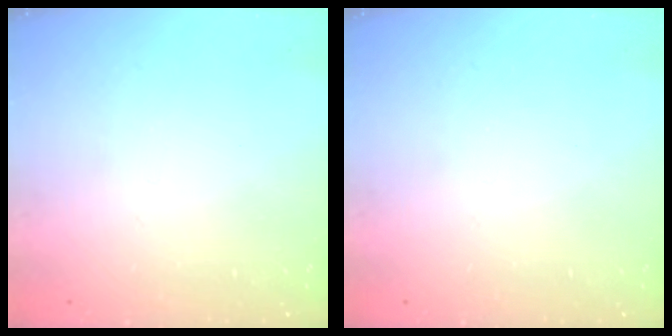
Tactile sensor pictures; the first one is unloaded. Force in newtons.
{"total": 0.0}